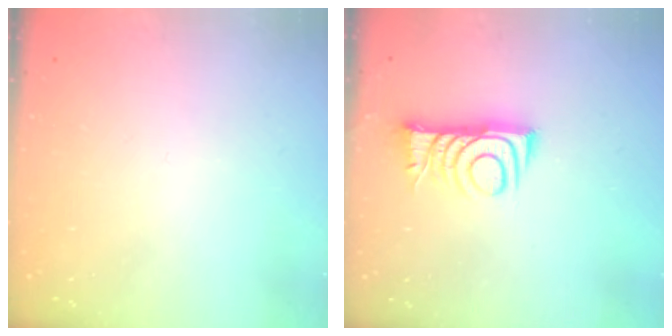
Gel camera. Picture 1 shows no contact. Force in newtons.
{"total": 9.0, "press": 9.0, "slide": 0.1}